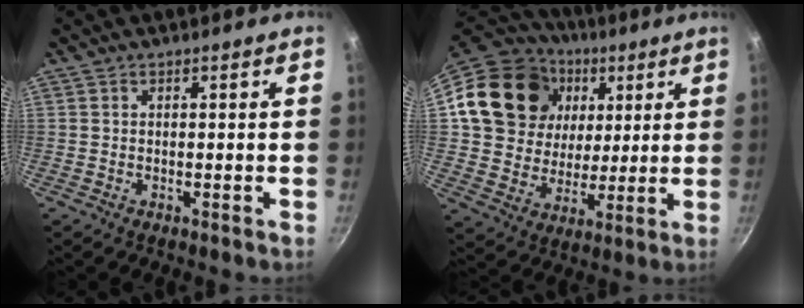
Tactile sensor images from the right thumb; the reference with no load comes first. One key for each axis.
{"total": 22.5, "fx": 6.8, "fy": 18.2, "fz": 11.3, "tx": -0.189, "ty": 0.009, "tz": 0.123}